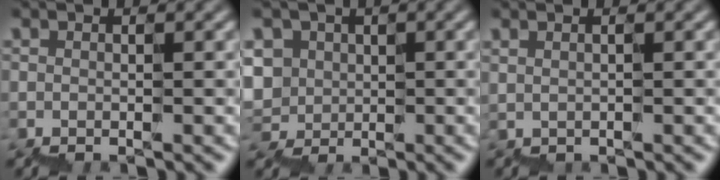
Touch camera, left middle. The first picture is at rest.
{"total": 4.0, "force": [1.2, 3.9, -0.2], "torque": [-0.004, 0.031, 0.011]}
{"total": 0.7, "force": [0.7, -0.1, -0.1], "torque": [0.011, -0.001, 0.012]}